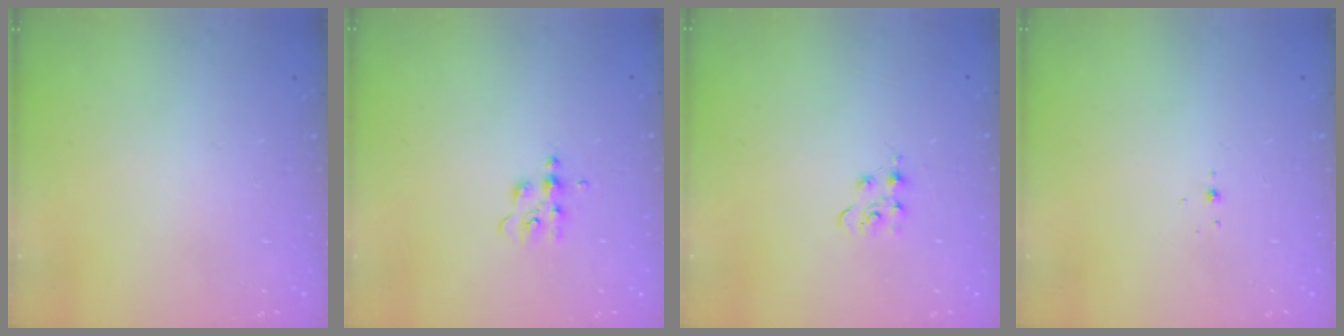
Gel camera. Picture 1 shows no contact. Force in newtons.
{"total": 4.8, "press": 4.7, "slide": 0.5}
{"total": 3.9, "press": 3.9, "slide": 0.5}
{"total": 3.0, "press": 2.9, "slide": 0.8}